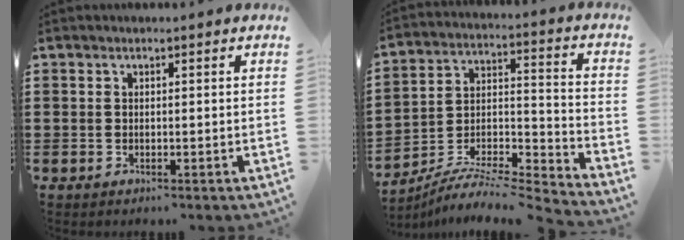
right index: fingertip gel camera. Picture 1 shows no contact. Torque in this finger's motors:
{"motor_torque": [0.74, 1.40, -0.20, -0.06]}